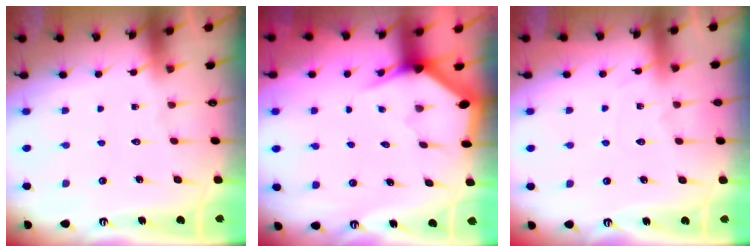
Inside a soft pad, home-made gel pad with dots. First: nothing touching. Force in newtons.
{"total": 3.0, "press": 3.0, "slide": 0.0}
{"total": 5.8, "press": 5.7, "slide": 0.7}